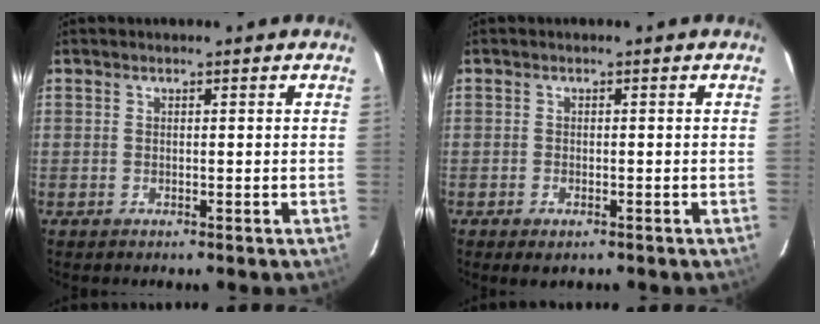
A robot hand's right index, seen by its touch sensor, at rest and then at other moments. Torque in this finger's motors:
{"motor_torque": [0.30, -0.18, 0.13, 0.00]}